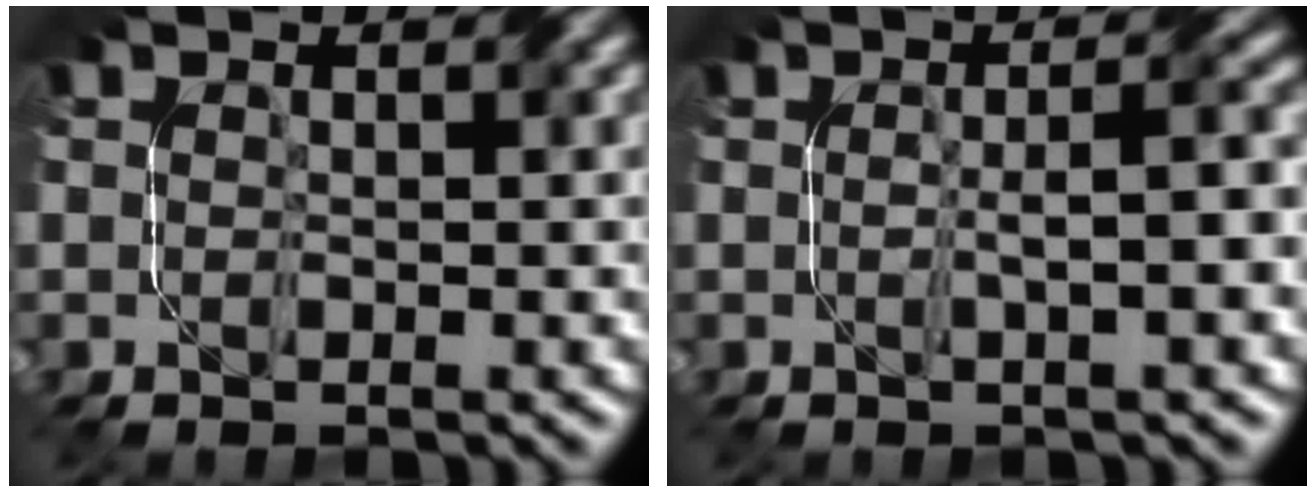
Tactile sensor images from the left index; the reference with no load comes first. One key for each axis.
{"total": 3.2, "fx": -0.2, "fy": 0.6, "fz": 3.1, "tx": -0.047, "ty": 0.008, "tz": -0.002}